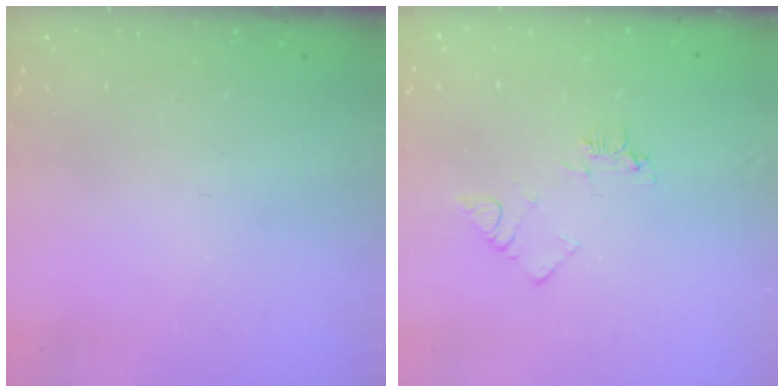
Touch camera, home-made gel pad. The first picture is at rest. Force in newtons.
{"total": 5.6, "press": 5.5, "slide": 0.6}